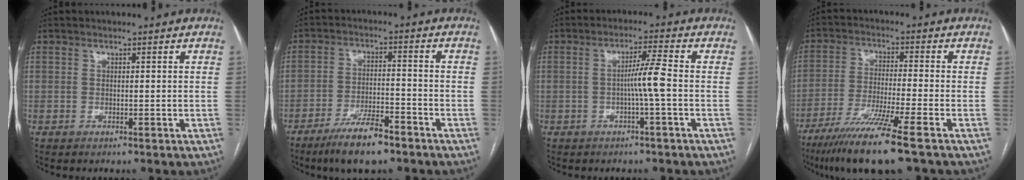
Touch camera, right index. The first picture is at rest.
{"total": 8.6, "force": [-6.2, 2.0, 5.6], "torque": [-0.101, -0.008, -0.109]}
{"total": 4.4, "force": [-0.8, -0.8, 4.3], "torque": [-0.075, 0.006, -0.014]}
{"total": 11.8, "force": [-7.9, -0.8, 8.7], "torque": [-0.161, -0.033, -0.139]}